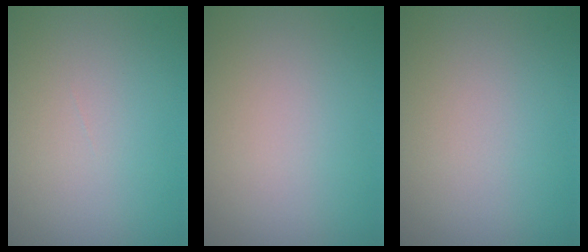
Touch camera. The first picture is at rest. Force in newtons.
{"total": 0.0}
{"total": 0.0}